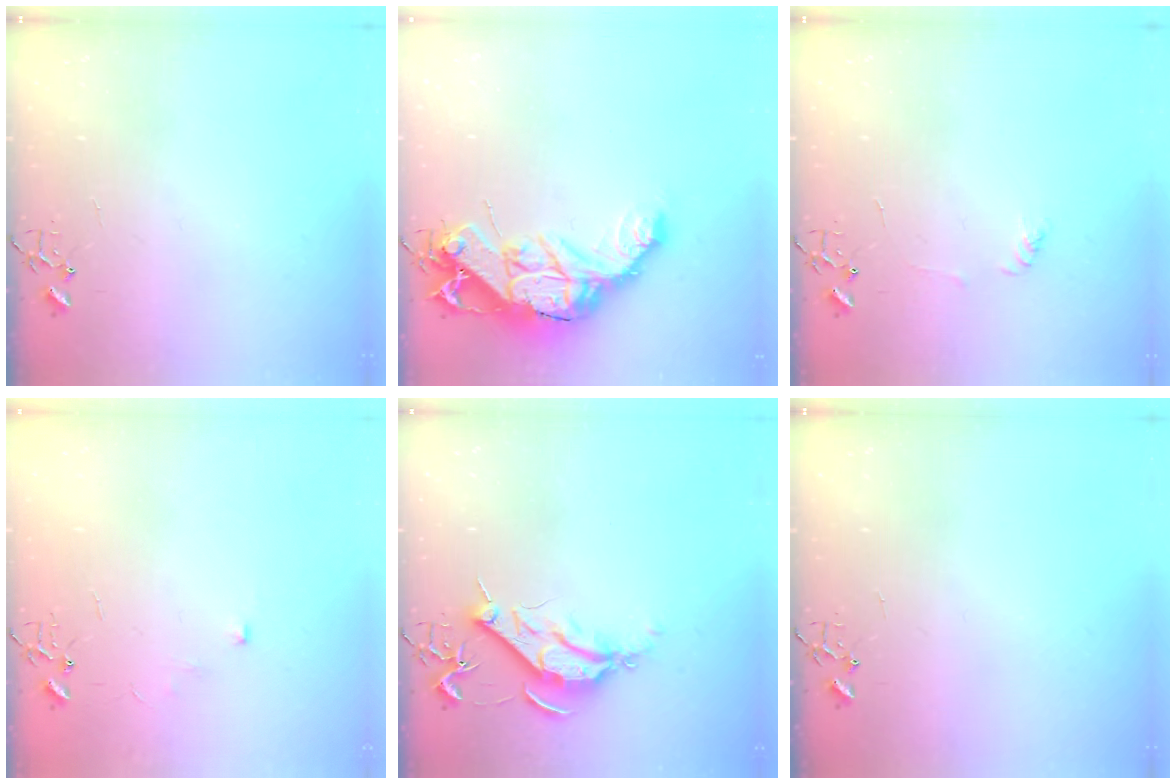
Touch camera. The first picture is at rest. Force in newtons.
{"total": 17.7, "press": 17.6, "slide": 1.5}
{"total": 3.7, "press": 3.7, "slide": 0.5}
{"total": 5.4, "press": 5.3, "slide": 0.7}
{"total": 9.5, "press": 9.4, "slide": 1.0}
{"total": 0.0}